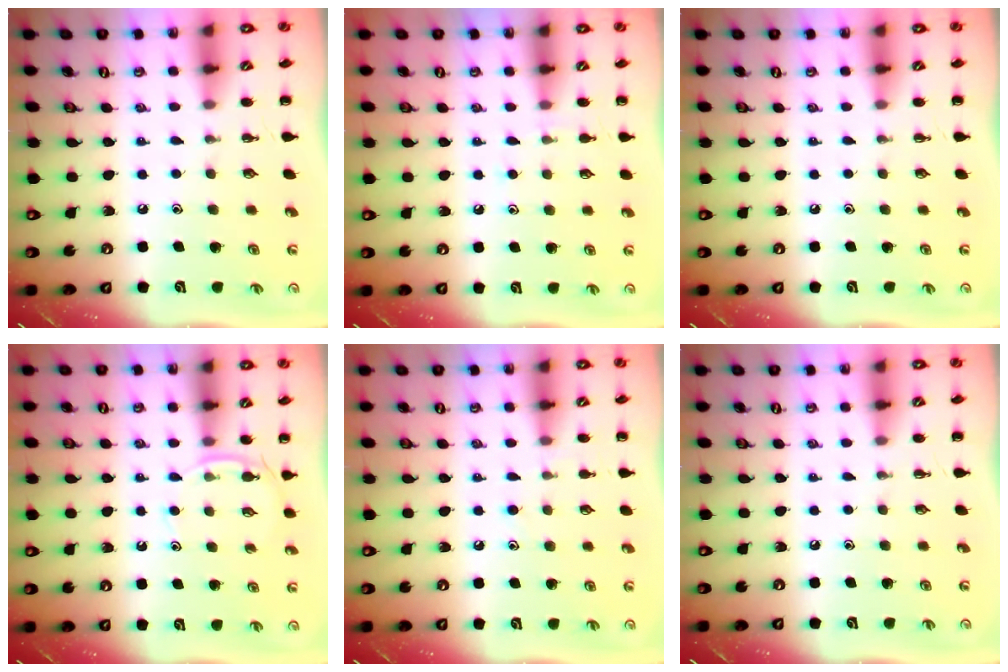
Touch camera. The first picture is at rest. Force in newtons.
{"total": 5.9, "press": 5.6, "slide": 1.9}
{"total": 0.0}
{"total": 4.9, "press": 4.8, "slide": 1.2}
{"total": 6.3, "press": 6.0, "slide": 1.9}
{"total": 0.0}